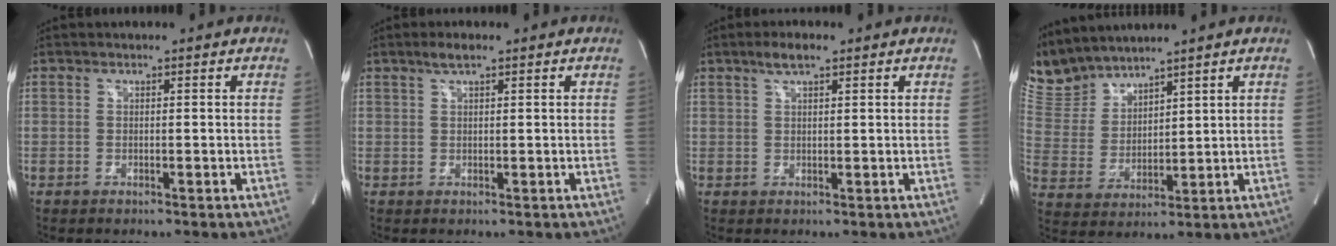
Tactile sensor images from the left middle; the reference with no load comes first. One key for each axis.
{"total": 2.1, "fx": 1.4, "fy": 0.5, "fz": 1.4, "tx": -0.032, "ty": 0.007, "tz": 0.027}
{"total": 3.1, "fx": 2.1, "fy": 0.8, "fz": 2.2, "tx": -0.046, "ty": 0.007, "tz": 0.039}
{"total": 8.0, "fx": 7.9, "fy": 1.4, "fz": 0.7, "tx": -0.037, "ty": 0.014, "tz": 0.181}